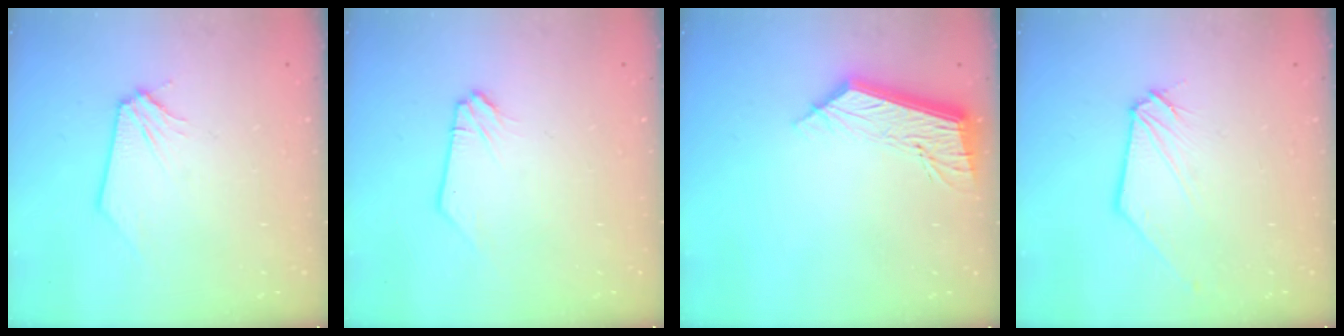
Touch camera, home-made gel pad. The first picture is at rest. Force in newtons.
{"total": 0.0}
{"total": 12.6, "press": 12.6, "slide": 0.5}
{"total": 0.5, "press": 0.5, "slide": 0.1}